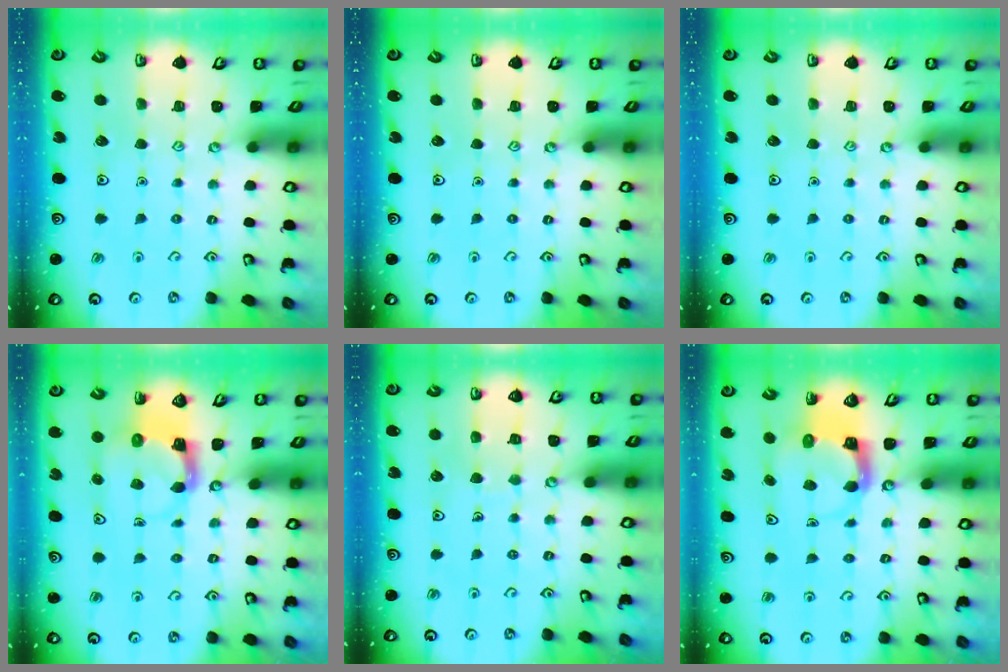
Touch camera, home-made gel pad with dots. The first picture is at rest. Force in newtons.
{"total": 0.0}
{"total": 0.0}
{"total": 3.9, "press": 3.8, "slide": 0.7}
{"total": 4.9, "press": 4.8, "slide": 0.4}
{"total": 4.4, "press": 4.4, "slide": 0.3}